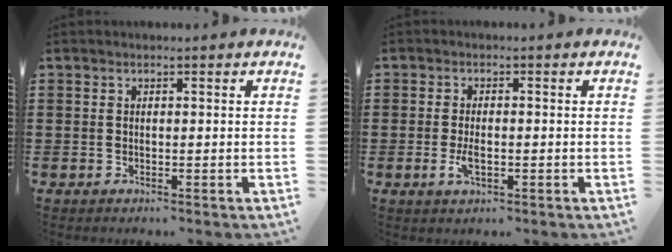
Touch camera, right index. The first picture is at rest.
{"total": 2.9, "force": [-0.8, 1.1, 2.6], "torque": [-0.061, -0.006, -0.017]}